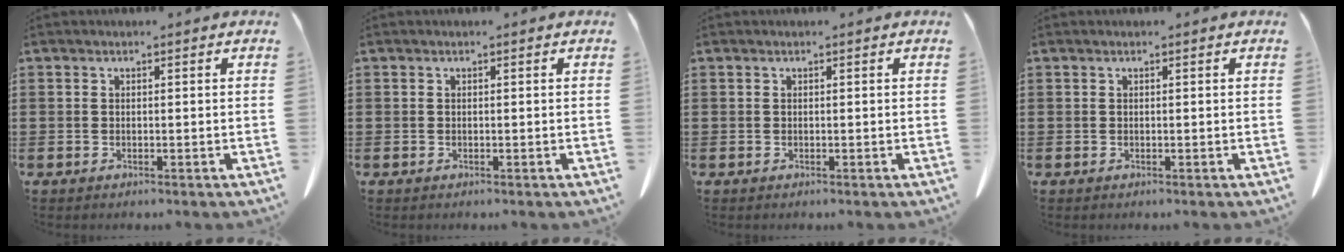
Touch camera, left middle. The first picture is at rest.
{"total": 0.0}
{"total": 0.0}
{"total": 0.0}